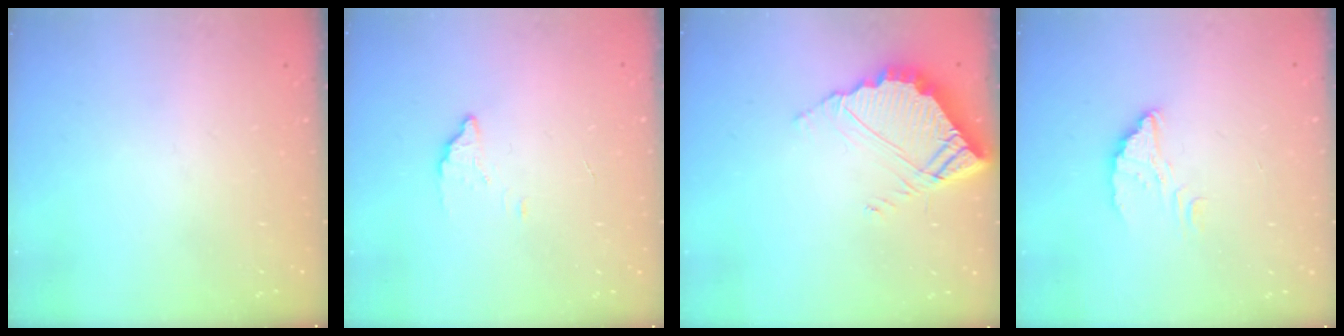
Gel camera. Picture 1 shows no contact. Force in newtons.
{"total": 2.1, "press": 2.1, "slide": 0.1}
{"total": 8.0, "press": 7.9, "slide": 0.5}
{"total": 3.0, "press": 3.0, "slide": 0.1}